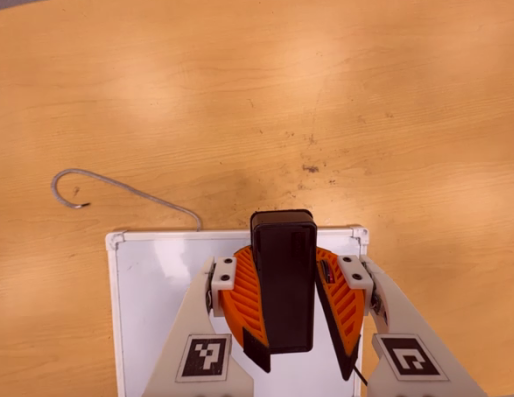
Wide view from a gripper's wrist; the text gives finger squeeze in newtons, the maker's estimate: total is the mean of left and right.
{"total": 11.3, "left": 11.4, "right": 11.2}